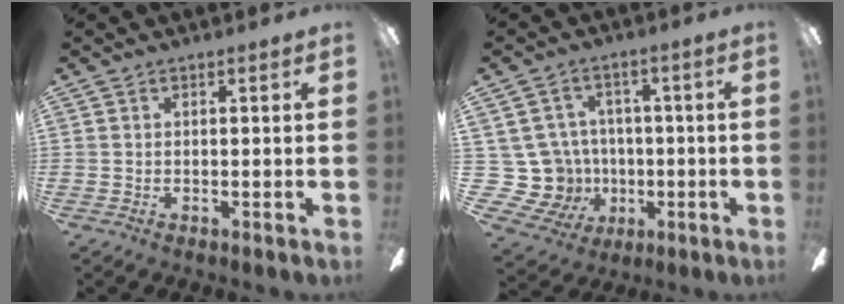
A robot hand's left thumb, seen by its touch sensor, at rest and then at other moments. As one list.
[{"total": 13.5, "force": [-1.1, 12.5, 4.8], "torque": [-0.138, 0.000, -0.004]}]